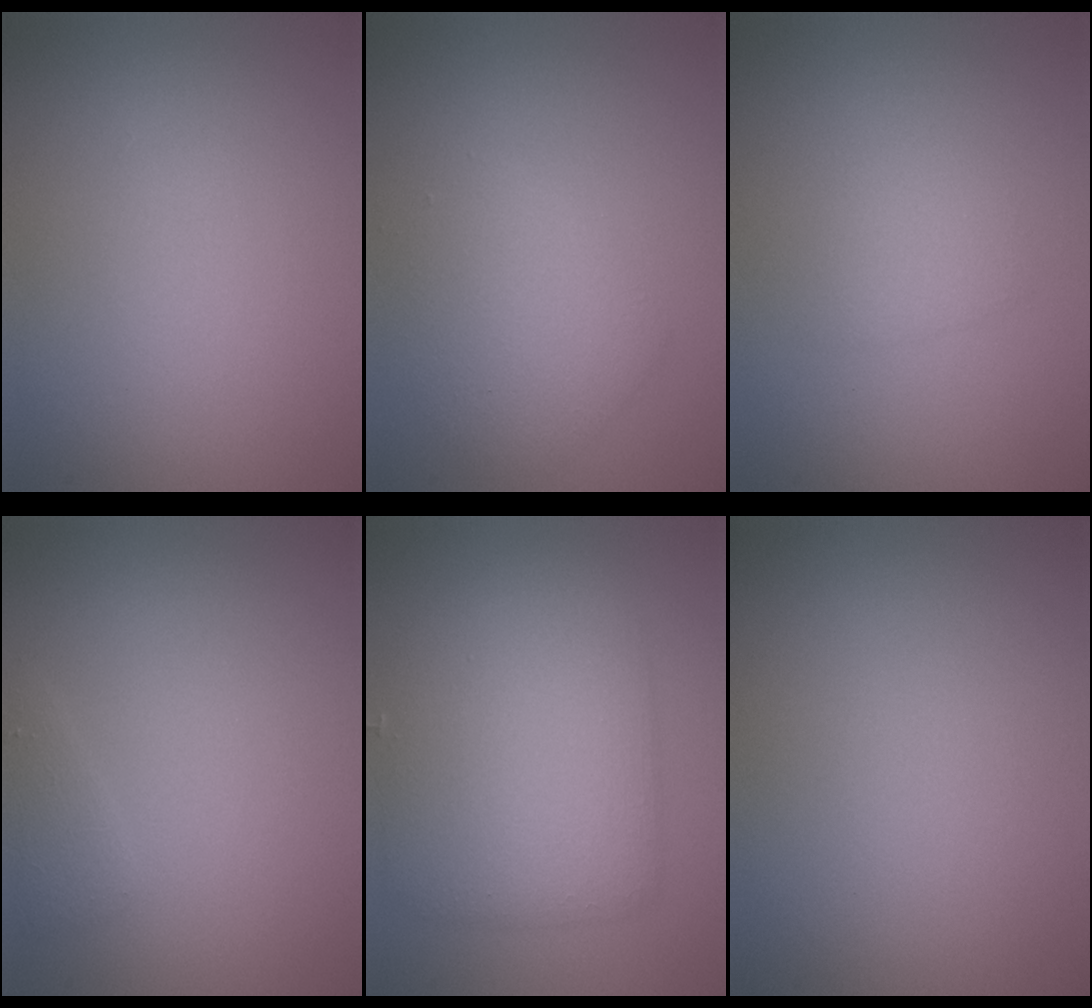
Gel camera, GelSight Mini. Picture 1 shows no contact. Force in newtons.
{"total": 3.1, "press": 3.1, "slide": 0.3}
{"total": 1.4, "press": 1.4, "slide": 0.1}
{"total": 1.2, "press": 1.2, "slide": 0.1}
{"total": 6.2, "press": 6.2, "slide": 0.1}
{"total": 0.0}